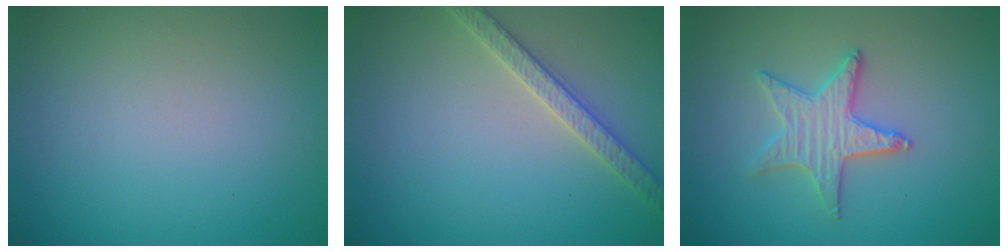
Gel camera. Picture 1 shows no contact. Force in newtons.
{"total": 2.7, "press": 2.7, "slide": 0.1}
{"total": 3.0, "press": 3.0, "slide": 0.4}